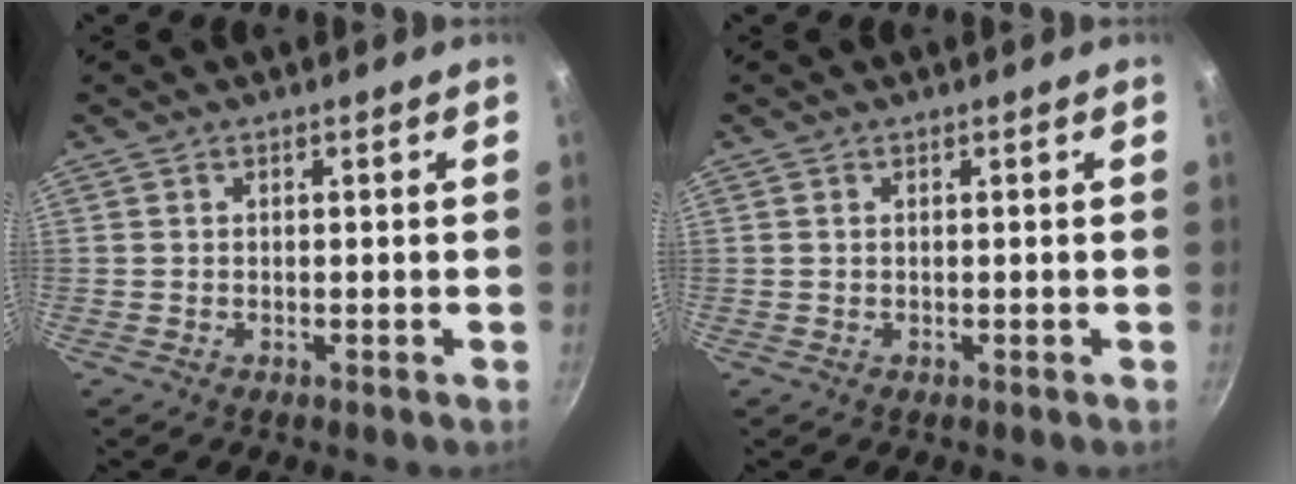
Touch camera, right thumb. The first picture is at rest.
{"total": 0.0}